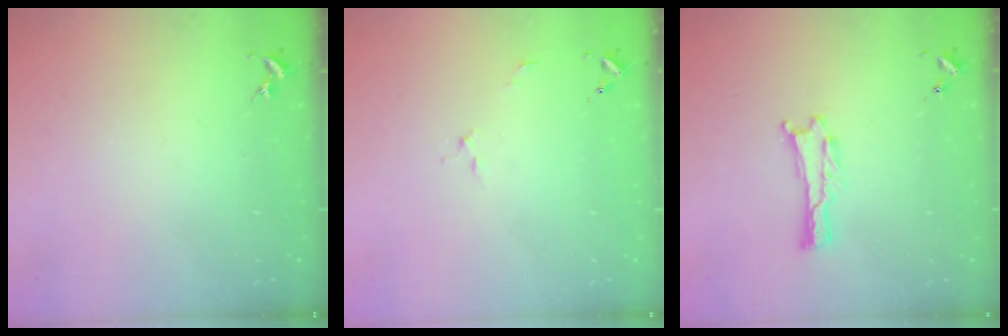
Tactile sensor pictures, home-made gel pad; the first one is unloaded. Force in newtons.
{"total": 2.0, "press": 2.0, "slide": 0.1}
{"total": 0.0}